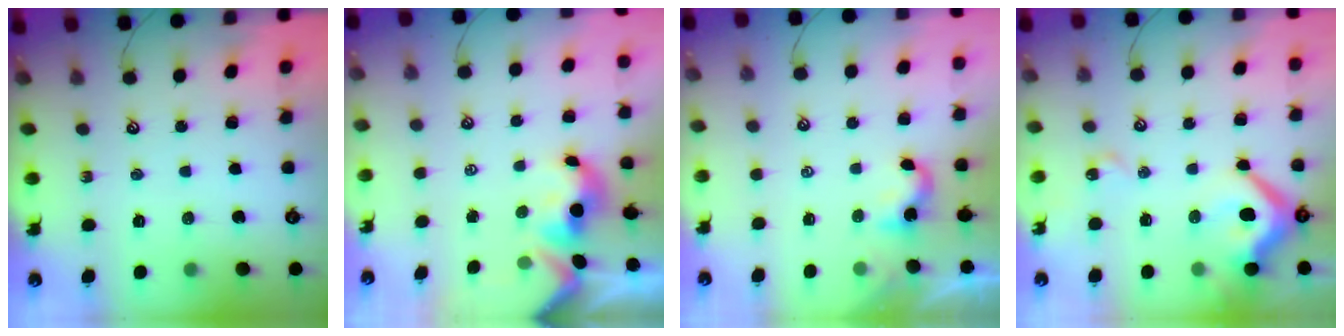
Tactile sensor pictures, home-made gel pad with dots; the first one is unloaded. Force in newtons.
{"total": 1.6, "press": 1.4, "slide": 0.7}
{"total": 2.8, "press": 2.7, "slide": 0.3}
{"total": 12.4, "press": 12.3, "slide": 1.4}